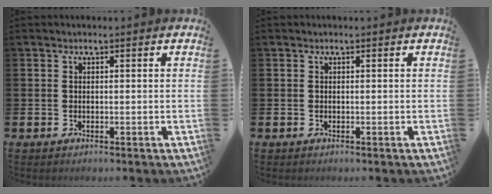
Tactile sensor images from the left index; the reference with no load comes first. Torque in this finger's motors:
{"motor_torque": [0.00, 0.00, 0.00, 0.01]}